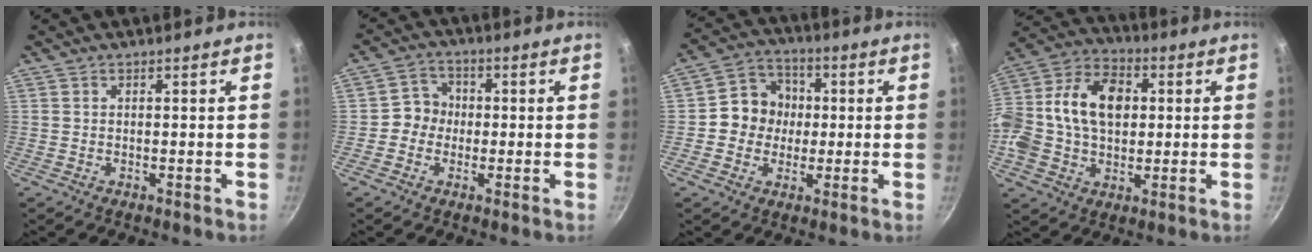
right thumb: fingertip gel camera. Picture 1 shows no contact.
{"total": 4.9, "force": [-0.6, 4.6, 1.6], "torque": [0.009, 0.014, -0.024]}
{"total": 9.2, "force": [0.0, 8.5, 3.6], "torque": [-0.014, 0.019, -0.019]}
{"total": 19.7, "force": [1.7, 14.1, 13.6], "torque": [-0.234, 0.037, 0.014]}